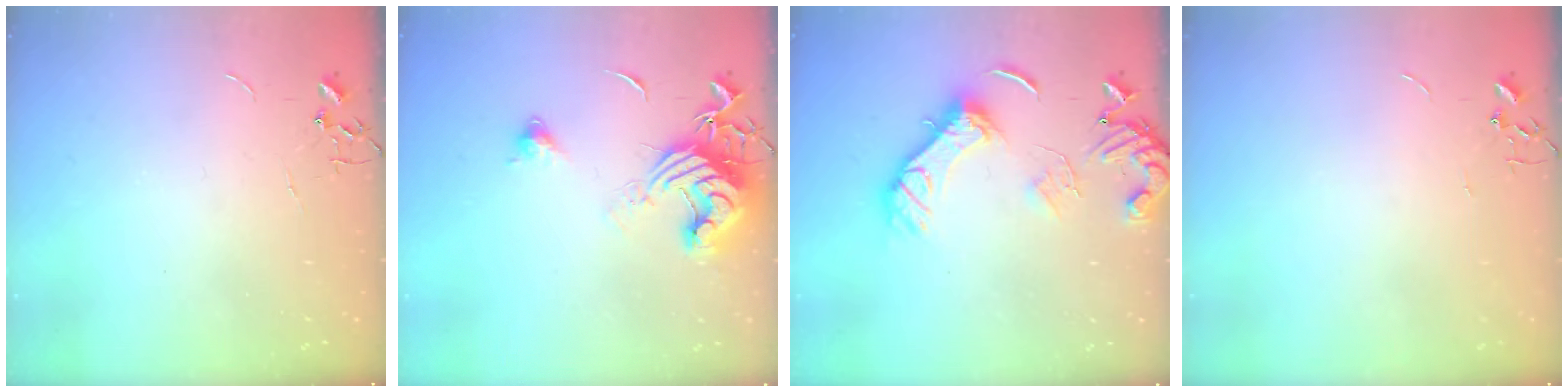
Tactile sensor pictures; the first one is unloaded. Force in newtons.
{"total": 14.2, "press": 14.1, "slide": 1.8}
{"total": 14.6, "press": 14.5, "slide": 1.2}
{"total": 0.0}